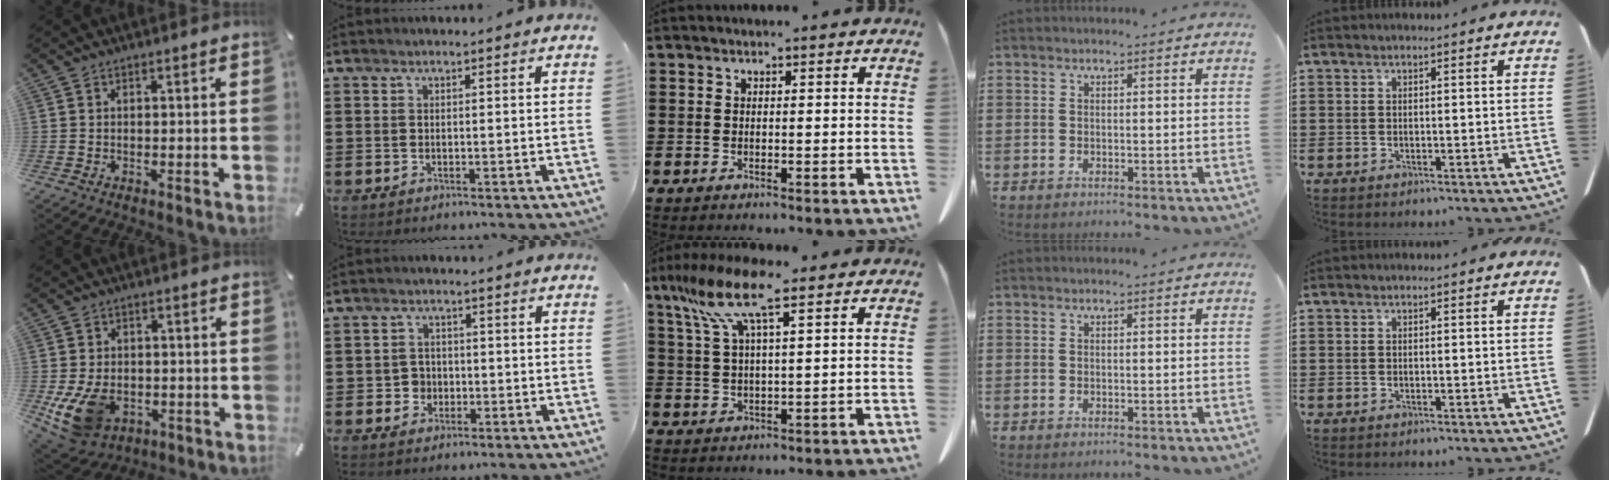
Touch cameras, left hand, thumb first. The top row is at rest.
{"thumb": {"total": 11.8, "force": [-3.5, 8.7, 7.1], "torque": [-0.144, 0.009, -0.057]}, "index": {"total": 2.6, "force": [-0.6, 2.4, 0.8], "torque": [-0.025, 0.004, -0.016]}, "middle": {"total": 9.6, "force": [6.0, 1.5, 7.4], "torque": [-0.168, -0.017, 0.103]}}